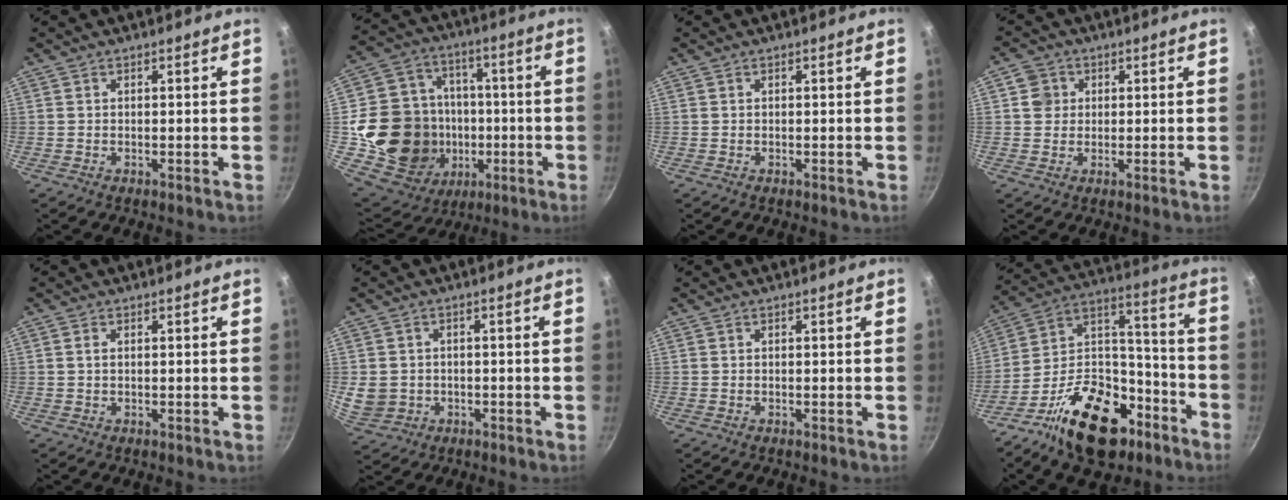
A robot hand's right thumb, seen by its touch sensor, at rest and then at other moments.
{"total": 21.3, "force": [-2.3, 18.7, 10.0], "torque": [-0.168, 0.039, -0.023]}
{"total": 0.0}
{"total": 4.0, "force": [1.1, 3.7, 1.0], "torque": [0.007, 0.004, 0.013]}
{"total": 1.3, "force": [0.4, 0.7, 1.0], "torque": [-0.019, 0.002, 0.007]}
{"total": 5.6, "force": [-0.7, 5.0, 2.5], "torque": [-0.041, 0.005, -0.004]}
{"total": 0.0}
{"total": 22.7, "force": [-13.0, 12.8, 13.5], "torque": [-0.172, 0.096, -0.217]}